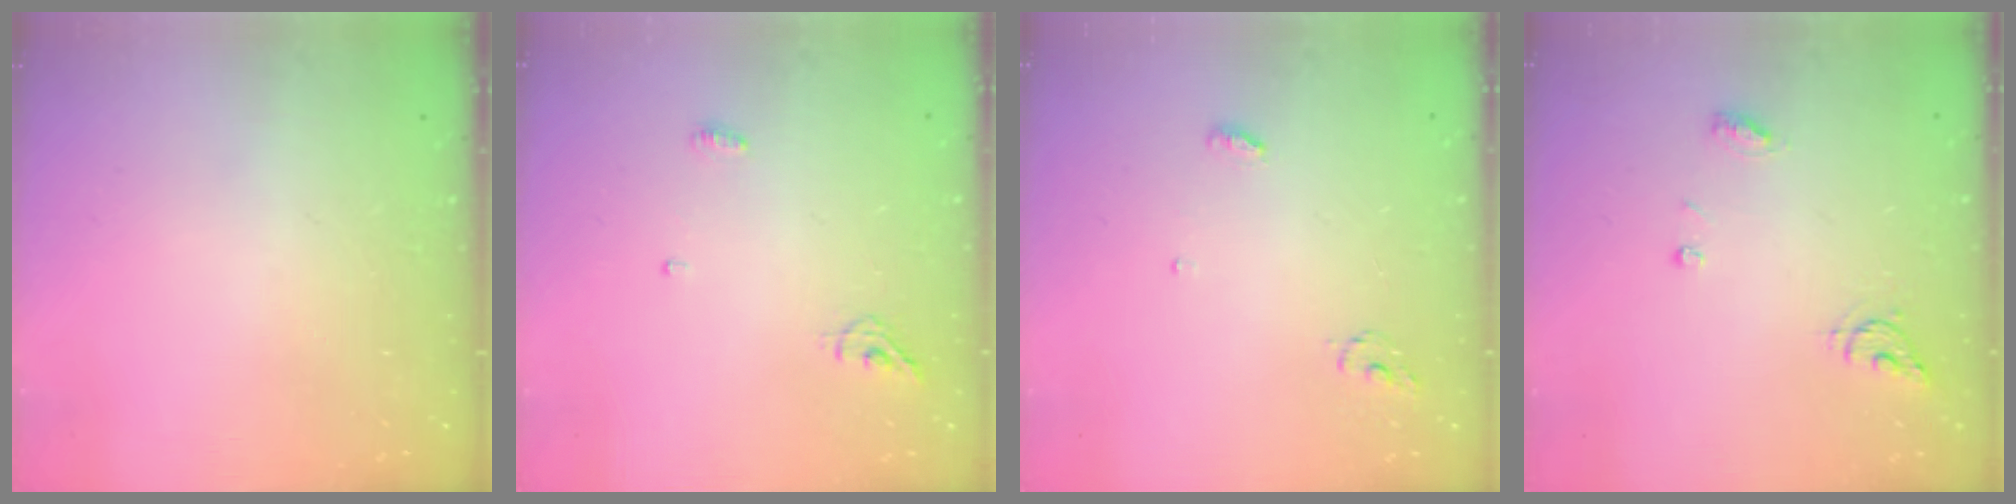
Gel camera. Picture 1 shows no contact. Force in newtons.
{"total": 4.9, "press": 4.8, "slide": 1.0}
{"total": 3.6, "press": 3.5, "slide": 0.3}
{"total": 6.2, "press": 6.2, "slide": 0.5}